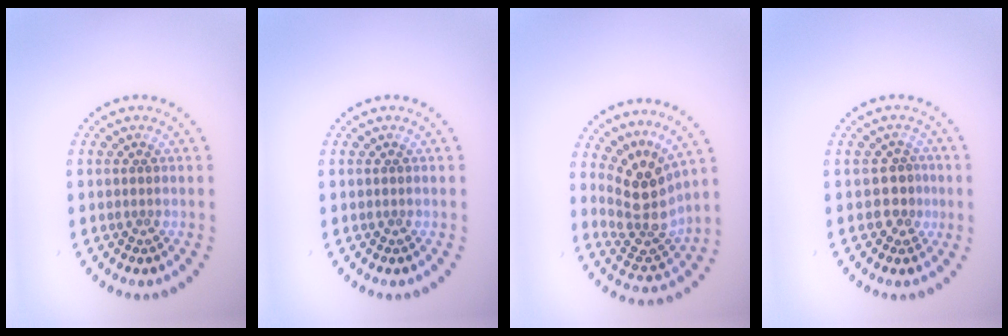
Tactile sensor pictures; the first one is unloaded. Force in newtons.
{"total": 0.0}
{"total": 4.4, "press": 3.4, "slide": 2.9}
{"total": 2.0, "press": 1.8, "slide": 0.9}